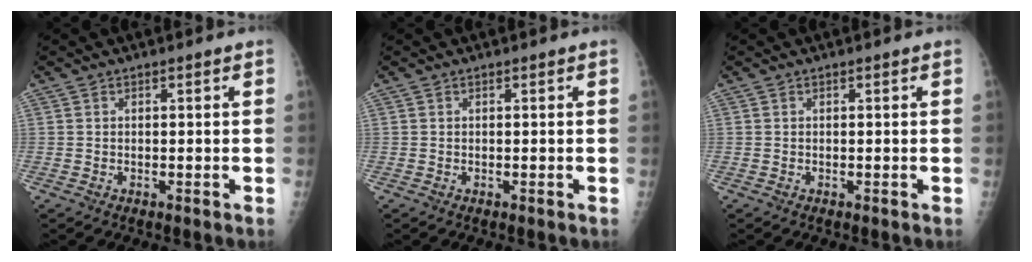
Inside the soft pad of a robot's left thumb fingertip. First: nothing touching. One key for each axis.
{"total": 0.0}
{"total": 0.0}